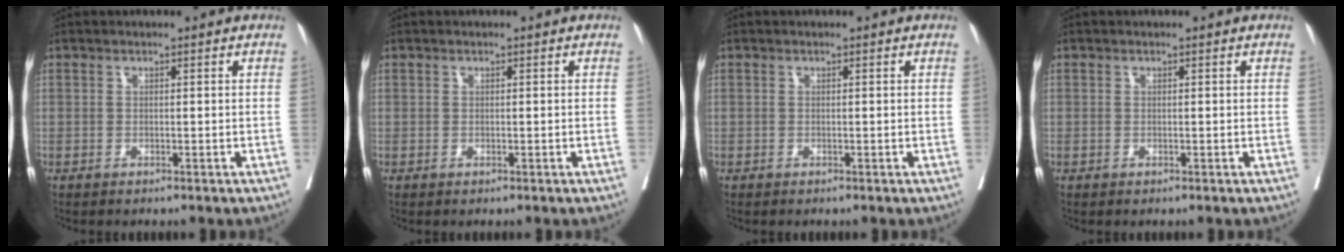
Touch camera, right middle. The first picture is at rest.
{"total": 0.0}
{"total": 0.0}
{"total": 0.0}